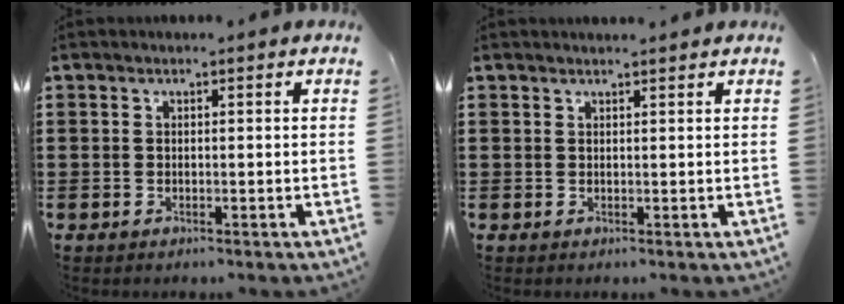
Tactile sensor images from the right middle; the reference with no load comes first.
{"total": 1.1, "force": [1.0, -0.3, 0.2], "torque": [-0.004, -0.004, 0.021]}